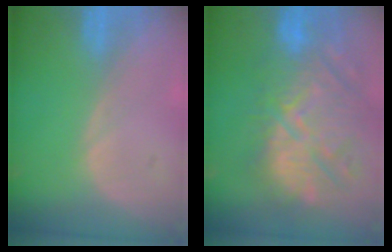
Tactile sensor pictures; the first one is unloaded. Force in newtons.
{"total": 13.4, "press": 12.4, "slide": 5.0}